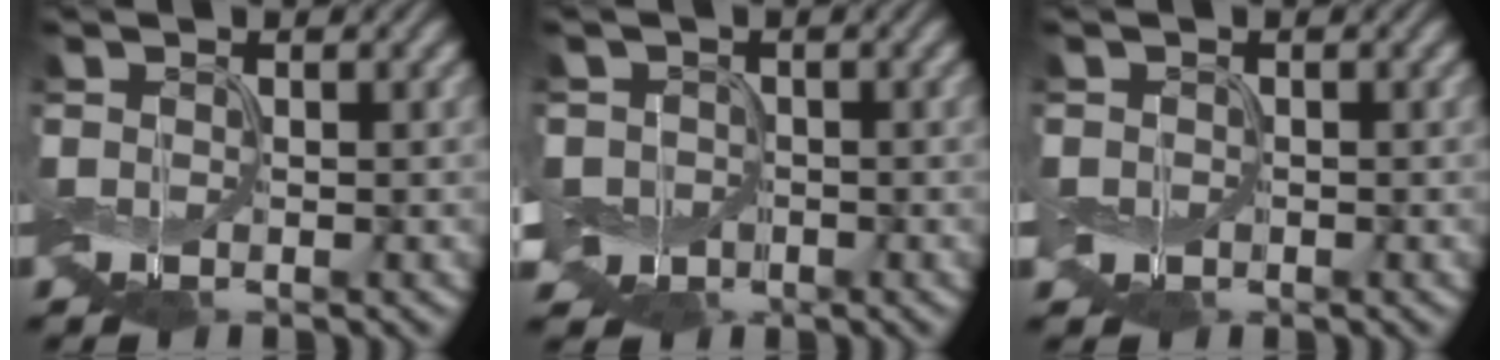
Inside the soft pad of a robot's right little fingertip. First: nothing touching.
{"total": 3.2, "force": [-1.2, 2.7, 1.2], "torque": [-0.020, -0.004, -0.029]}
{"total": 1.3, "force": [-0.3, 1.2, 0.4], "torque": [-0.015, 0.000, -0.008]}